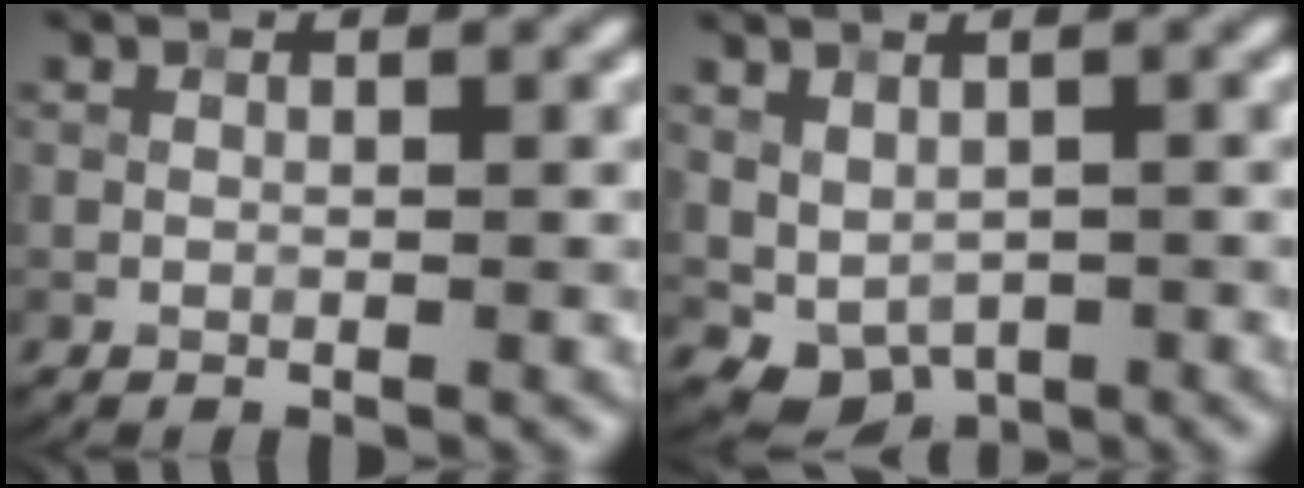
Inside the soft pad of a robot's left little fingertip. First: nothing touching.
{"total": 3.0, "force": [0.0, 2.3, 2.0], "torque": [-0.033, -0.014, 0.012]}